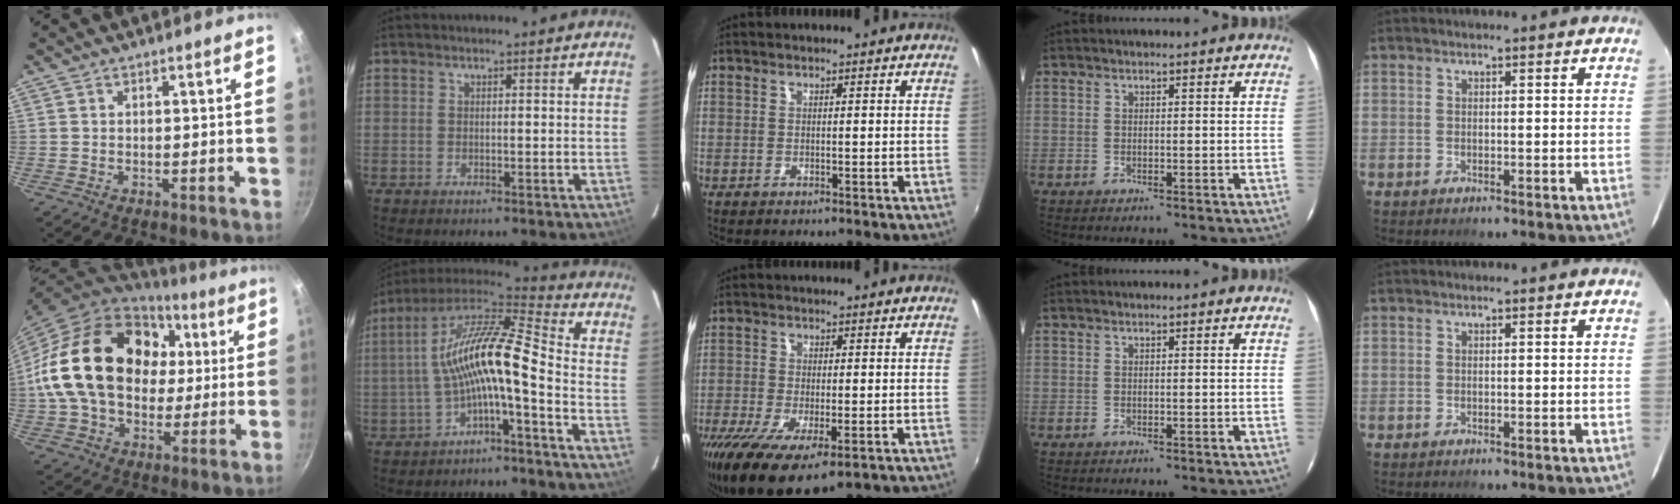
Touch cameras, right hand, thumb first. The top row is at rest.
{"thumb": {"total": 26.9, "force": [3.9, 19.5, 18.1], "torque": [-0.305, 0.032, 0.071]}, "index": {"total": 14.4, "force": [-3.1, 2.8, 13.8], "torque": [-0.265, 0.016, -0.063]}, "middle": {"total": 11.0, "force": [-5.9, 3.4, 8.7], "torque": [-0.177, -0.052, -0.096]}}